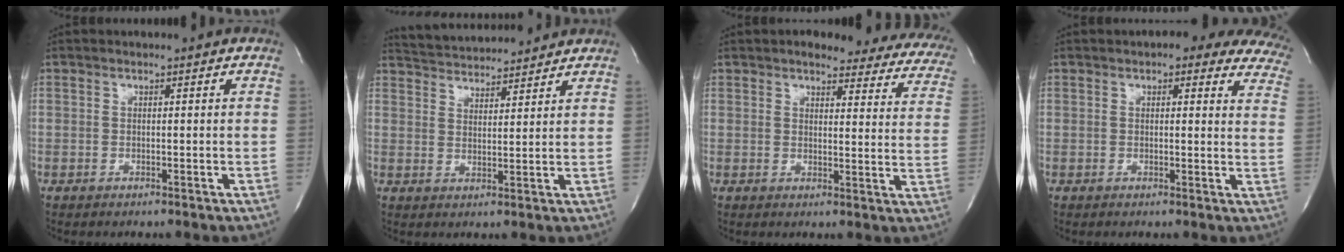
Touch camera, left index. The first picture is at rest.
{"total": 10.0, "force": [9.7, 1.3, 2.2], "torque": [-0.045, 0.020, 0.151]}
{"total": 20.3, "force": [17.8, 5.9, 7.8], "torque": [-0.076, -0.036, 0.178]}
{"total": 16.2, "force": [13.2, 5.3, 7.8], "torque": [-0.066, -0.009, 0.120]}